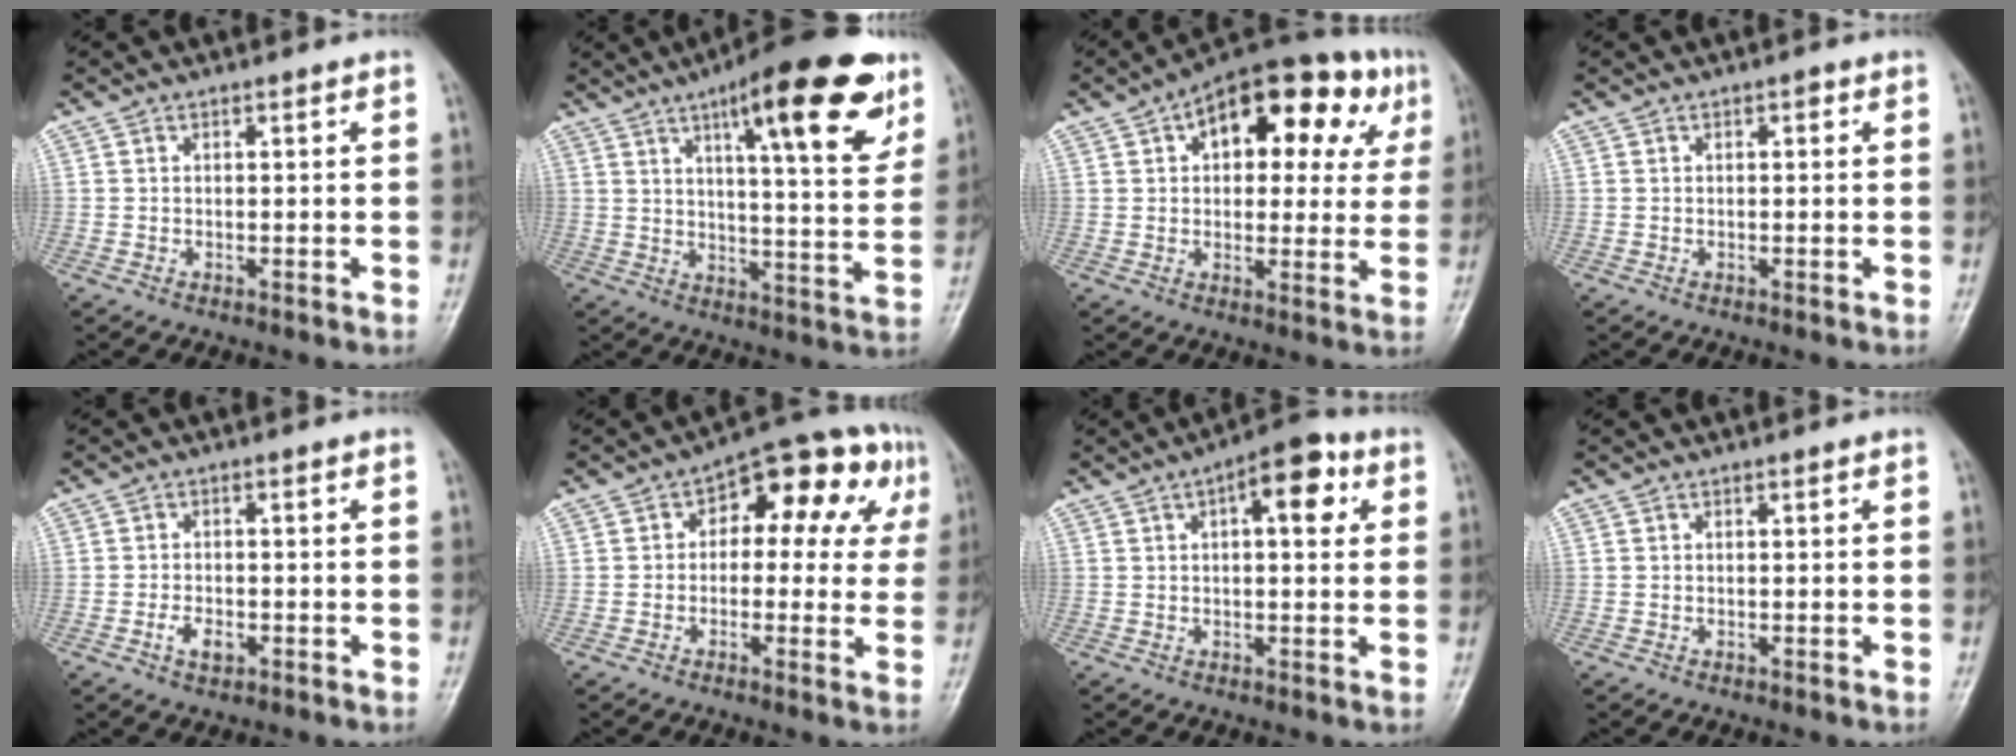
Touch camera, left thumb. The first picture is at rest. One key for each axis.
{"total": 20.0, "fx": 10.7, "fy": 5.3, "fz": 16.1, "tx": -0.192, "ty": -0.039, "tz": 0.148}
{"total": 20.6, "fx": 7.6, "fy": 11.0, "fz": 15.6, "tx": -0.161, "ty": 0.021, "tz": 0.095}
{"total": 1.0, "fx": 0.3, "fy": 0.6, "fz": 0.7, "tx": -0.003, "ty": 0.003, "tz": 0.000}
{"total": 3.3, "fx": -1.4, "fy": 1.9, "fz": 2.2, "tx": -0.035, "ty": 0.007, "tz": -0.023}
{"total": 14.6, "fx": 4.1, "fy": 8.5, "fz": 11.1, "tx": -0.076, "ty": 0.034, "tz": 0.042}
{"total": 9.3, "fx": 3.2, "fy": 4.0, "fz": 7.7, "tx": -0.086, "ty": 0.013, "tz": 0.036}
{"total": 0.0}